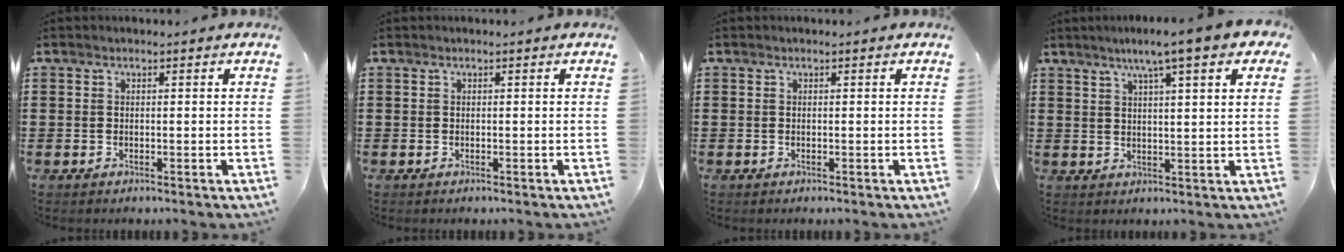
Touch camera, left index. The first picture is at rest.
{"total": 0.0}
{"total": 0.0}
{"total": 7.0, "force": [4.7, 0.1, 5.2], "torque": [-0.105, -0.004, 0.078]}